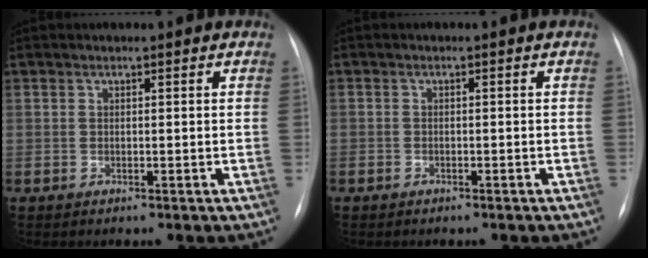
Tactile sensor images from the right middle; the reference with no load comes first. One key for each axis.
{"total": 0.9, "fx": -0.7, "fy": 0.5, "fz": 0.2, "tx": -0.008, "ty": 0.002, "tz": -0.011}